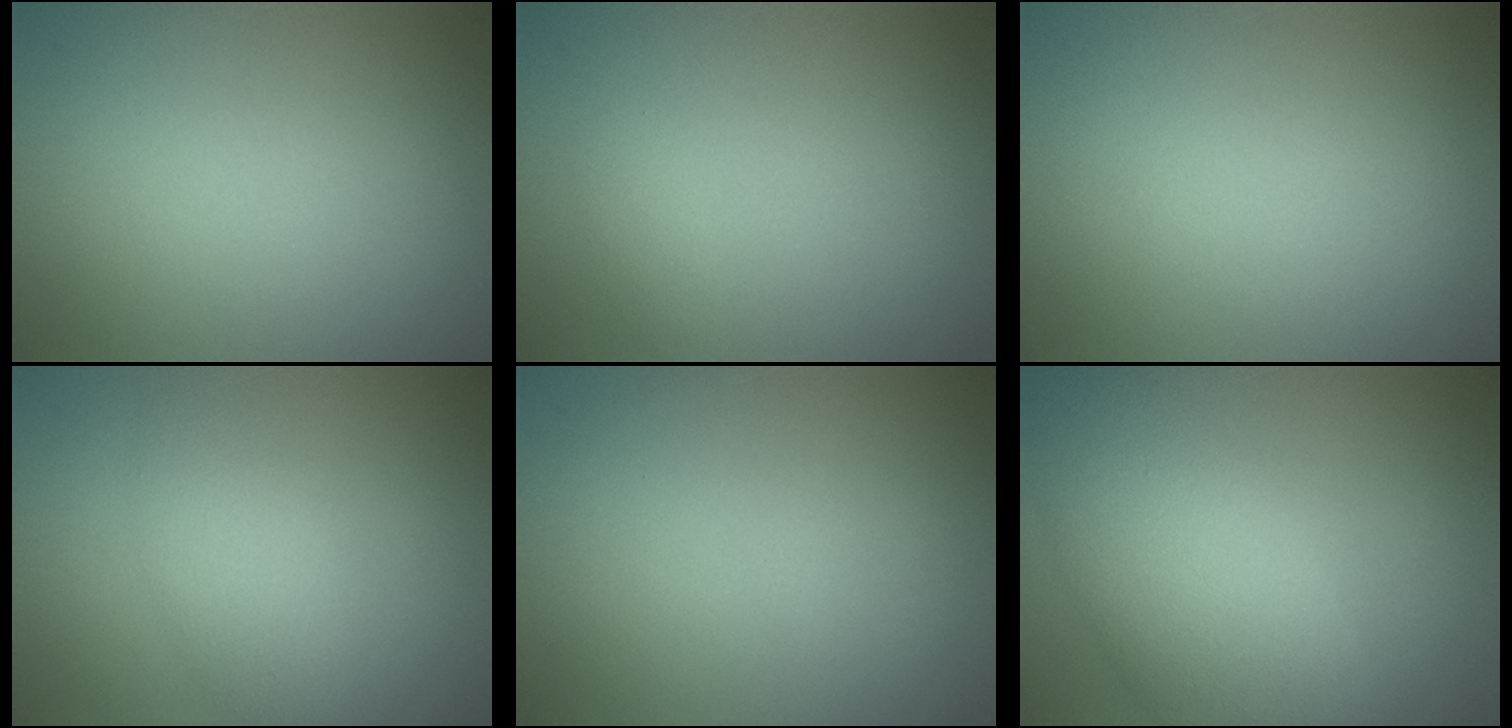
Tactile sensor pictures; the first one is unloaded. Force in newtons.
{"total": 0.7, "press": 0.7, "slide": 0.0}
{"total": 0.0}
{"total": 2.7, "press": 2.6, "slide": 0.0}
{"total": 0.0}
{"total": 7.9, "press": 7.9, "slide": 0.6}